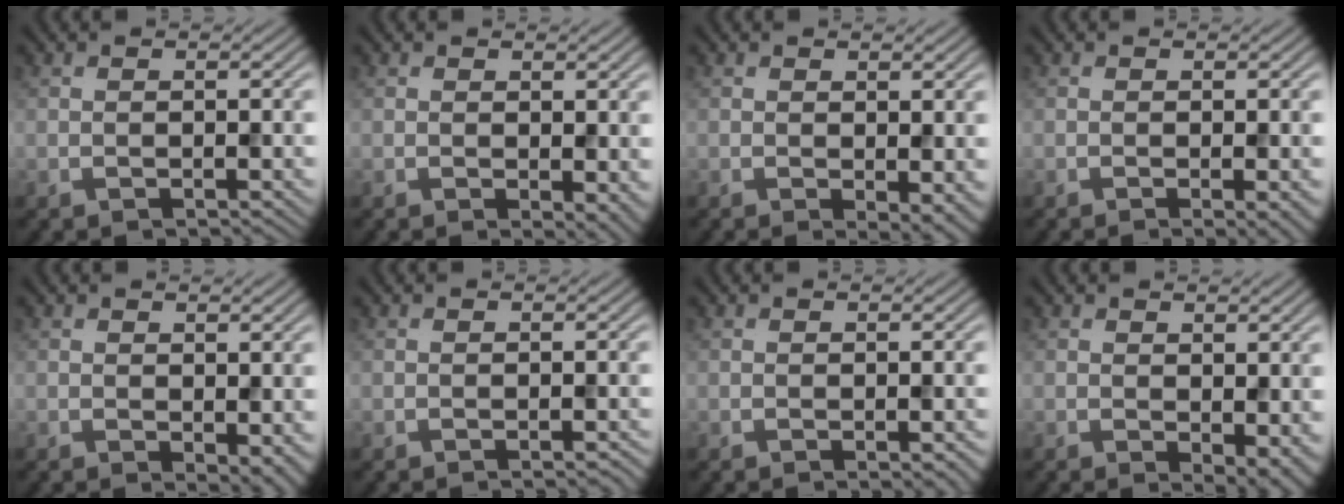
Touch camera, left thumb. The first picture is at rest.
{"total": 2.5, "force": [0.0, 1.2, 2.2], "torque": [-0.027, -0.005, 0.003]}
{"total": 2.9, "force": [-0.2, 1.2, 2.6], "torque": [-0.037, -0.009, -0.001]}
{"total": 2.0, "force": [-0.5, 0.3, 1.9], "torque": [-0.026, -0.003, -0.011]}
{"total": 3.1, "force": [-0.5, 1.6, 2.6], "torque": [-0.035, -0.010, -0.003]}
{"total": 0.7, "force": [-0.5, 0.1, 0.5], "torque": [-0.004, 0.001, -0.012]}
{"total": 1.2, "force": [-0.5, 0.2, 1.0], "torque": [-0.014, -0.005, -0.005]}
{"total": 3.9, "force": [-0.4, 1.9, 3.3], "torque": [-0.047, -0.011, -0.001]}